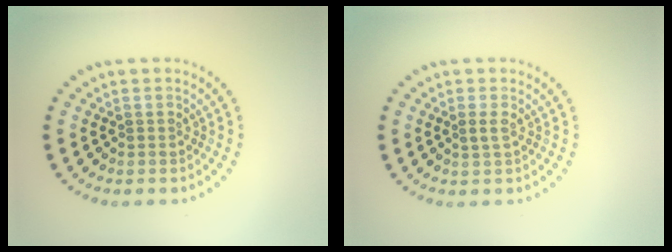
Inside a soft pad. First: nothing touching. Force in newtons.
{"total": 0.8, "press": 0.8, "slide": 0.2}